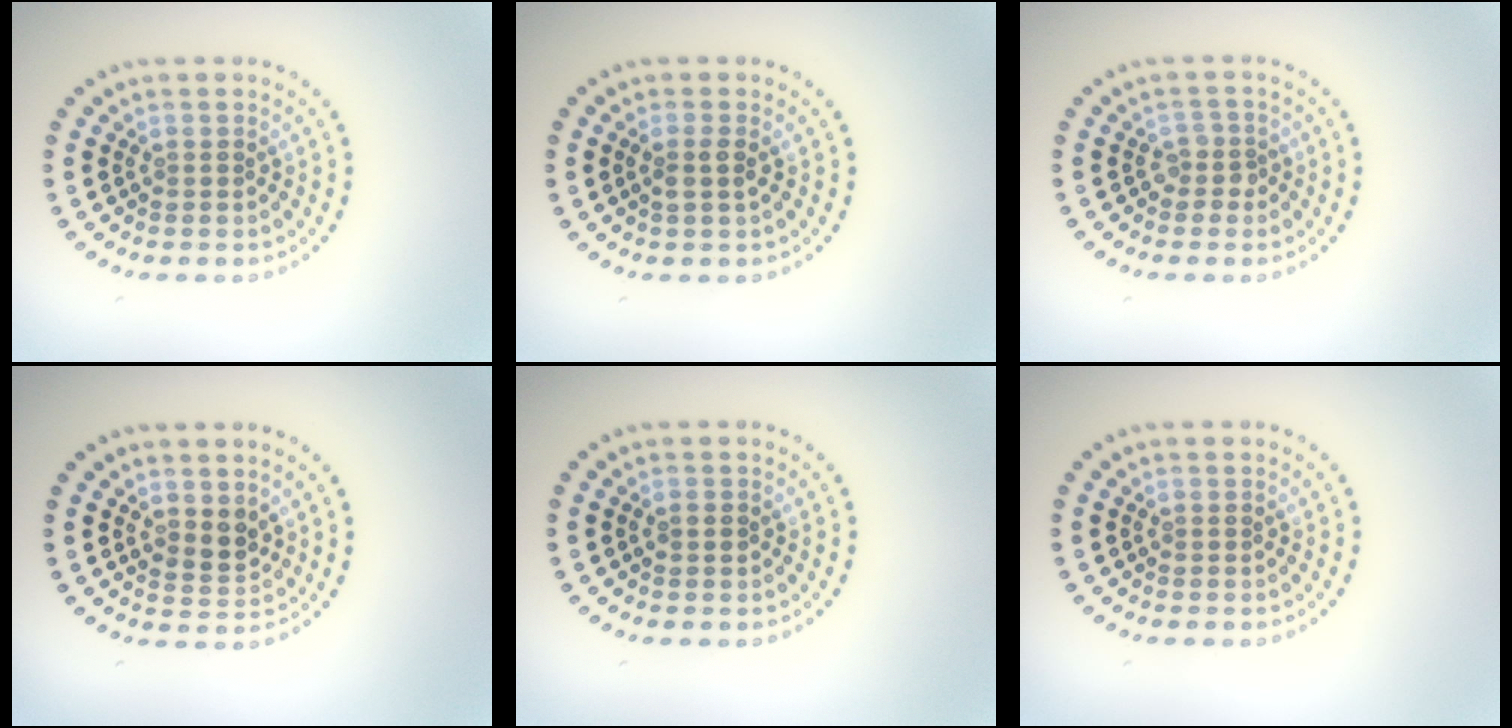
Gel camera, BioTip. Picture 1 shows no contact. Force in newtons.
{"total": 1.3, "press": 1.1, "slide": 0.6}
{"total": 1.4, "press": 1.2, "slide": 0.8}
{"total": 1.9, "press": 1.7, "slide": 1.0}
{"total": 0.9, "press": 0.9, "slide": 0.1}
{"total": 0.0}